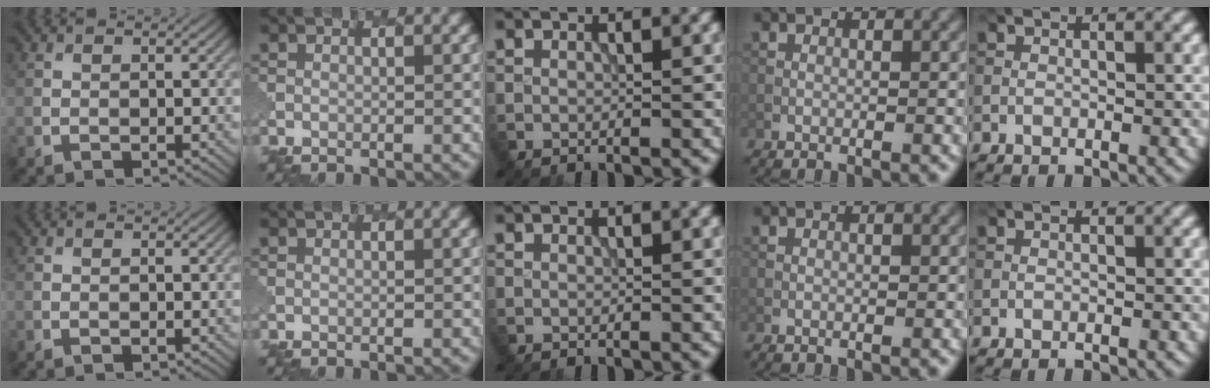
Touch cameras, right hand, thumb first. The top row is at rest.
{}